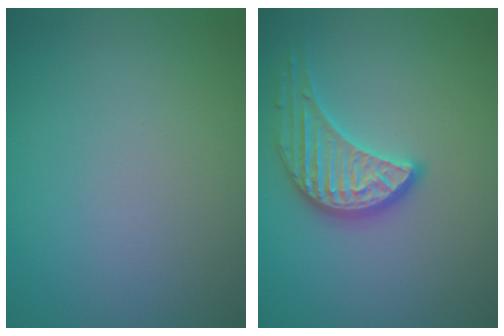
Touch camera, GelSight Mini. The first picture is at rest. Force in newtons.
{"total": 3.3, "press": 3.1, "slide": 1.2}